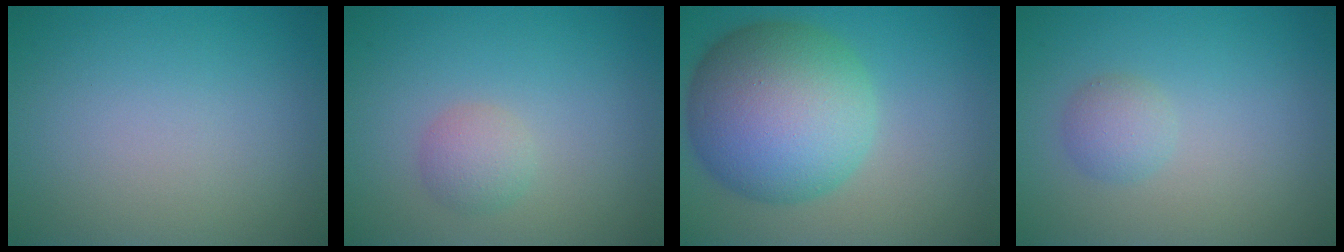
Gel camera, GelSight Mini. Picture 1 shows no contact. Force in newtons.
{"total": 1.9, "press": 1.9, "slide": 0.1}
{"total": 11.9, "press": 11.9, "slide": 0.2}
{"total": 1.7, "press": 1.7, "slide": 0.1}